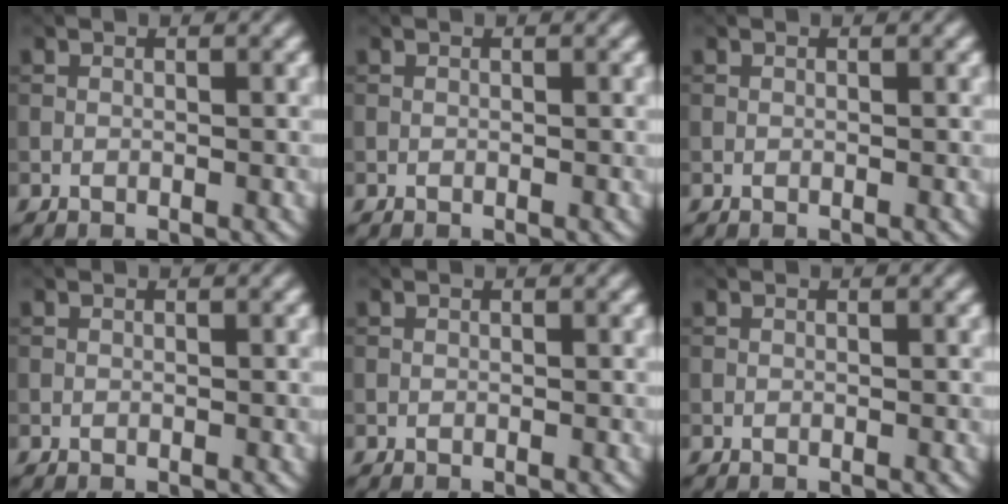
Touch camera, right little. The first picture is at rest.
{"total": 0.0}
{"total": 0.0}
{"total": 0.0}
{"total": 0.0}
{"total": 0.0}